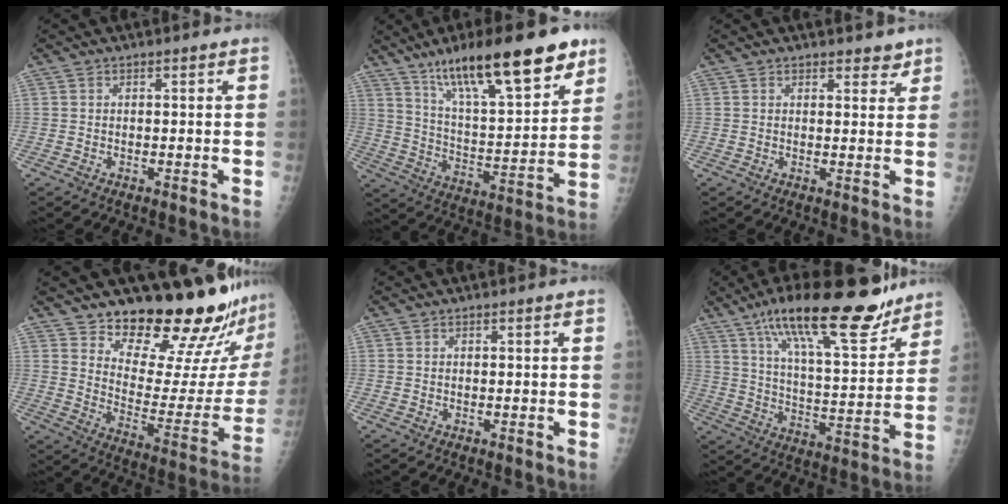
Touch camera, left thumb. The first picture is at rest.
{"total": 23.2, "force": [14.9, 6.1, 16.7], "torque": [-0.240, -0.056, 0.246]}
{"total": 2.8, "force": [2.3, 1.4, 0.9], "torque": [0.012, -0.013, 0.027]}
{"total": 22.0, "force": [19.2, 5.1, 9.4], "torque": [-0.089, -0.176, 0.260]}
{"total": 0.0}
{"total": 22.9, "force": [16.1, 6.0, 15.1], "torque": [-0.215, -0.062, 0.261]}